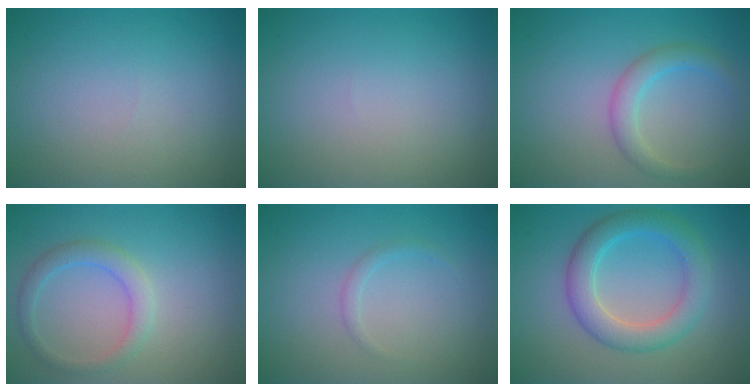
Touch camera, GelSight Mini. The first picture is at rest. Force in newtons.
{"total": 0.0}
{"total": 2.5, "press": 2.5, "slide": 0.1}
{"total": 2.3, "press": 2.3, "slide": 0.2}
{"total": 0.8, "press": 0.8, "slide": 0.1}
{"total": 4.6, "press": 4.6, "slide": 0.2}